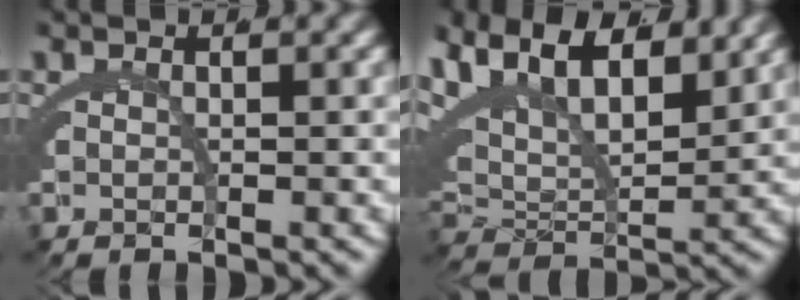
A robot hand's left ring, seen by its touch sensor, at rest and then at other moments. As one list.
[{"total": 12.4, "force": [4.7, 8.2, 7.9], "torque": [-0.165, 0.001, 0.071]}]